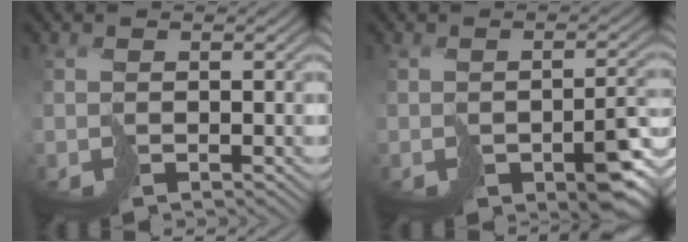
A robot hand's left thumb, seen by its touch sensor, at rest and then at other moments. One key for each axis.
{"total": 7.1, "fx": -3.3, "fy": 3.0, "fz": 5.5, "tx": -0.083, "ty": -0.019, "tz": -0.043}